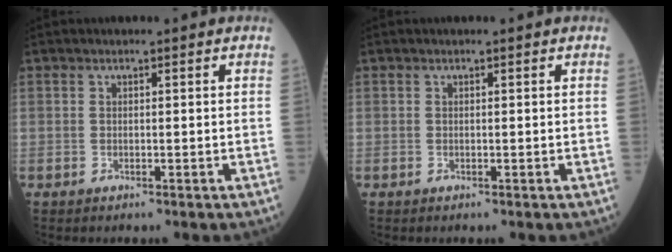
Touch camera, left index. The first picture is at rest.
{"total": 0.0}